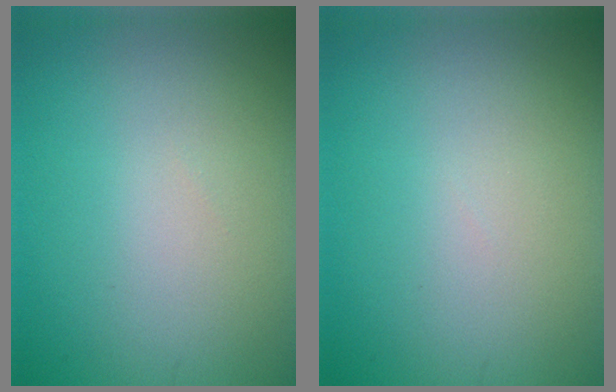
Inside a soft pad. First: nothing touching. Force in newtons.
{"total": 0.0}